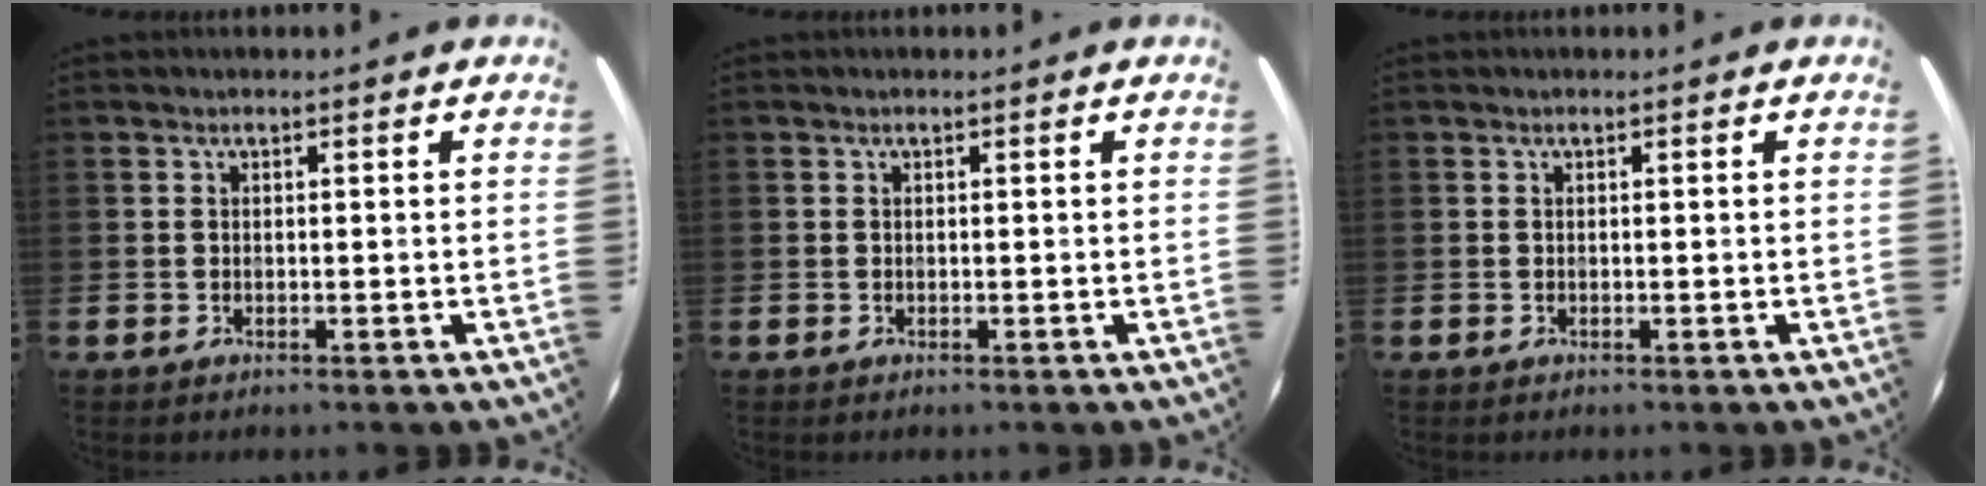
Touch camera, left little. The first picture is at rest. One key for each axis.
{"total": 0.0}
{"total": 0.0}